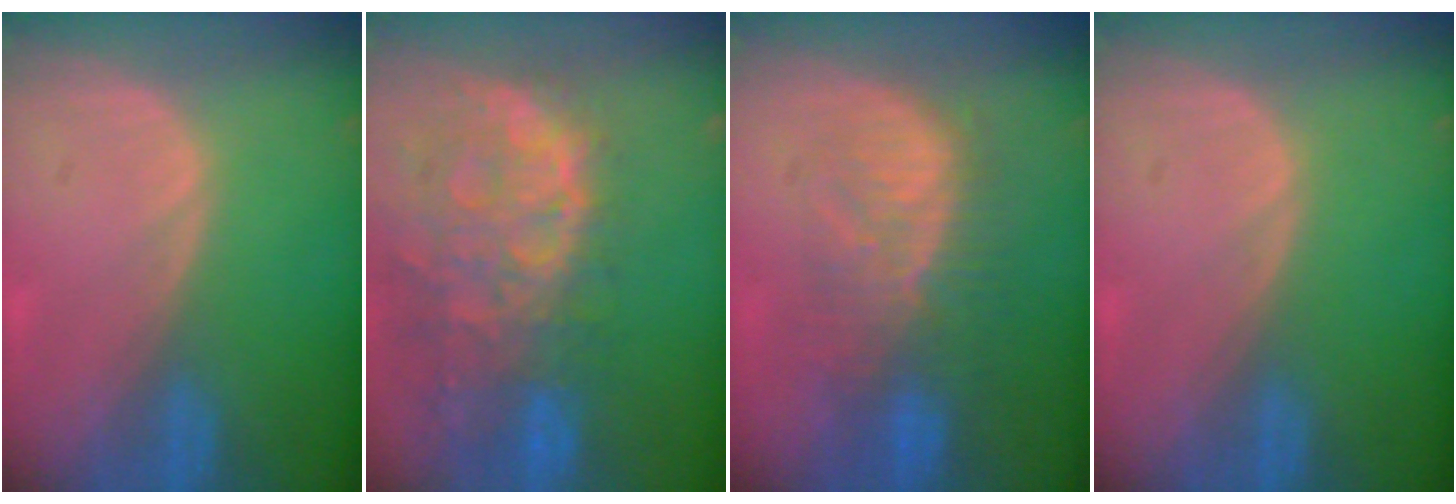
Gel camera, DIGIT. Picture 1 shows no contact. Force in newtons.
{"total": 13.6, "press": 11.1, "slide": 7.8}
{"total": 8.9, "press": 8.5, "slide": 2.4}
{"total": 0.0}